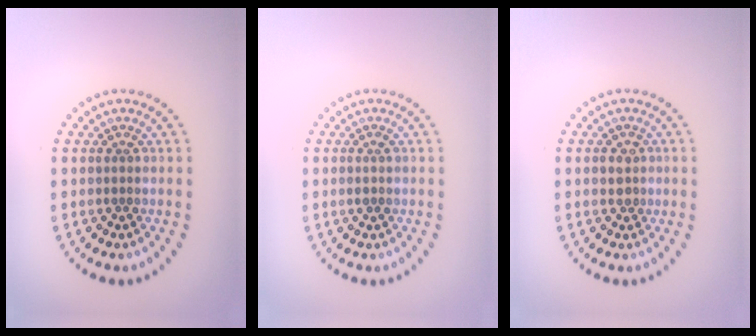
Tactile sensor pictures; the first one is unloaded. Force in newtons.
{"total": 0.8, "press": 0.8, "slide": 0.2}
{"total": 1.6, "press": 1.4, "slide": 0.7}